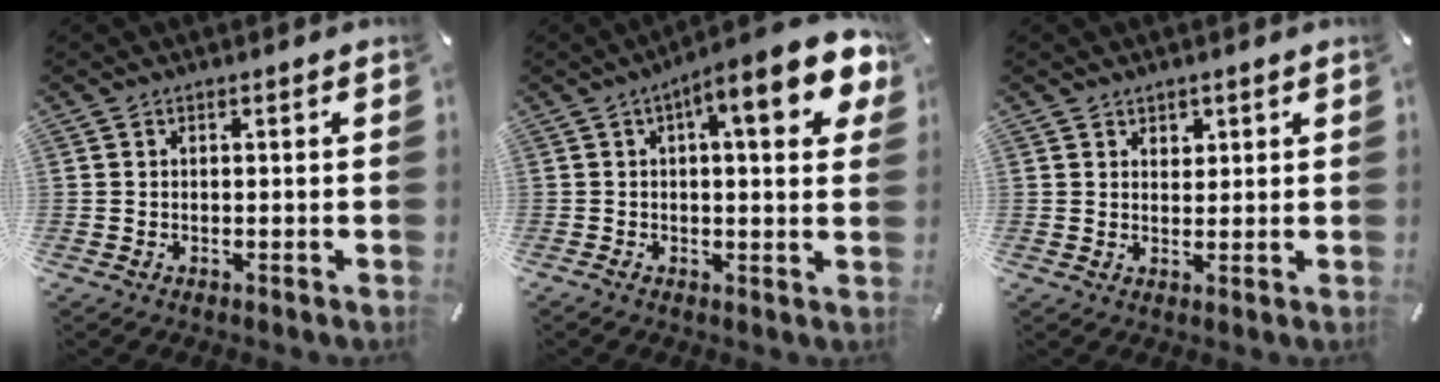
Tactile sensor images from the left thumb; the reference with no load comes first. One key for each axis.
{"total": 13.0, "fx": 5.3, "fy": 3.3, "fz": 11.4, "tx": -0.150, "ty": -0.031, "tz": 0.078}
{"total": 2.2, "fx": 1.3, "fy": 1.8, "fz": 0.3, "tx": 0.009, "ty": -0.004, "tz": 0.020}